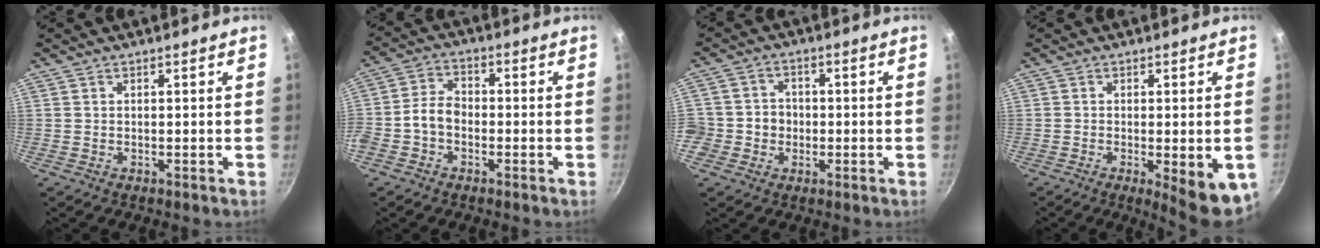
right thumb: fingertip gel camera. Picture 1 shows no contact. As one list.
[{"total": 5.7, "force": [-1.9, 4.0, 3.5], "torque": [-0.057, 0.029, -0.049]}, {"total": 6.2, "force": [-1.4, 5.8, 1.7], "torque": [-0.001, 0.020, -0.036]}, {"total": 9.3, "force": [-2.6, 2.5, 8.6], "torque": [-0.100, -0.007, -0.027]}]